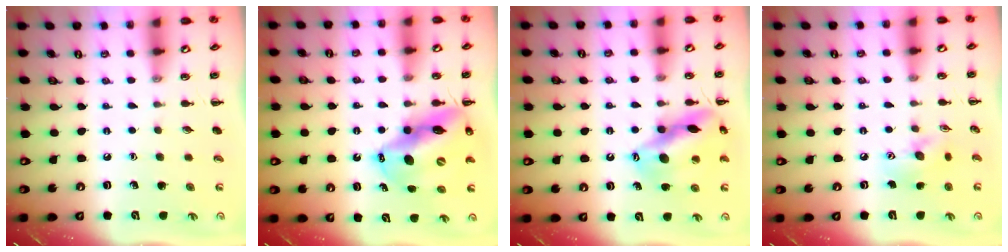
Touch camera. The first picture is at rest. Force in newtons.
{"total": 16.1, "press": 15.4, "slide": 4.6}
{"total": 16.2, "press": 16.0, "slide": 2.5}
{"total": 9.7, "press": 9.7, "slide": 1.1}